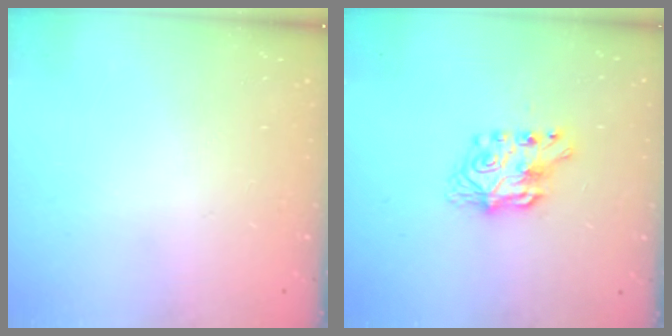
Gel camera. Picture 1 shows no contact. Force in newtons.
{"total": 7.7, "press": 7.7, "slide": 0.7}